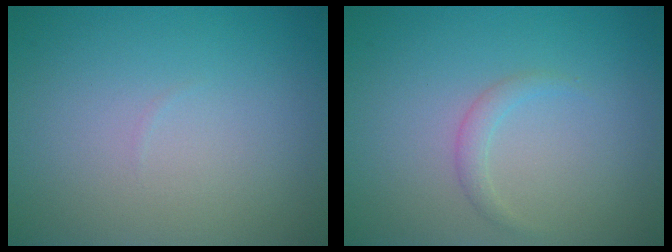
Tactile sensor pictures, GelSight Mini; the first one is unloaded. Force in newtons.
{"total": 1.1, "press": 1.1, "slide": 0.1}